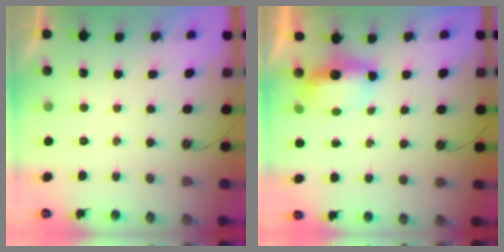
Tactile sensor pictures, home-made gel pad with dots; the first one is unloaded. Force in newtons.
{"total": 6.2, "press": 6.2, "slide": 0.2}